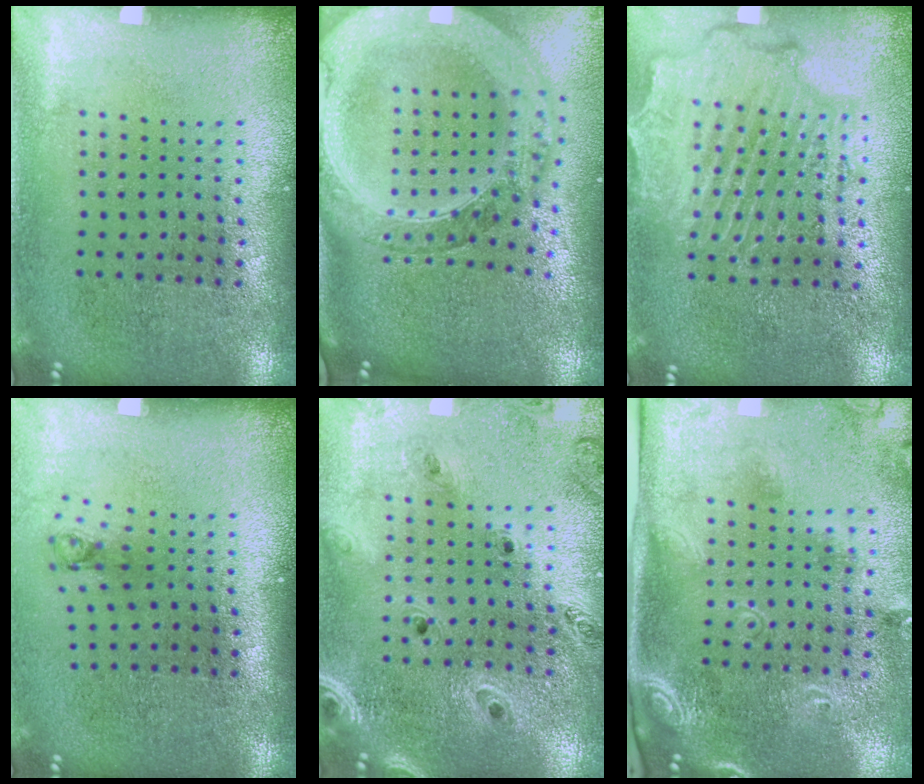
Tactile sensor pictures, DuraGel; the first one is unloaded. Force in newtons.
{"total": 3.8, "press": 2.9, "slide": 2.4}
{"total": 2.1, "press": 2.1, "slide": 0.5}
{"total": 0.8, "press": 0.3, "slide": 0.8}
{"total": 1.3, "press": 1.3, "slide": 0.1}
{"total": 2.5, "press": 1.7, "slide": 1.9}